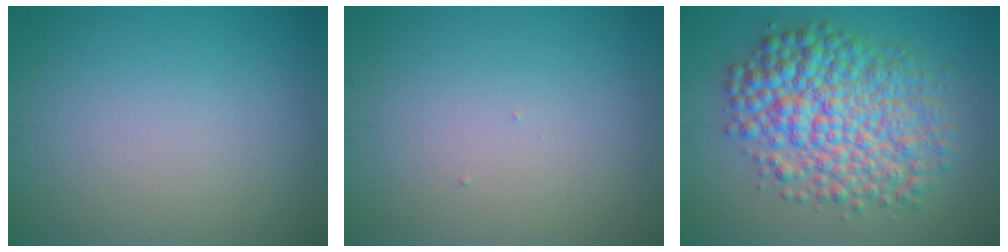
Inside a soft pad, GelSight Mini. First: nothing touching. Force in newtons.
{"total": 0.0}
{"total": 9.0, "press": 9.0, "slide": 0.1}